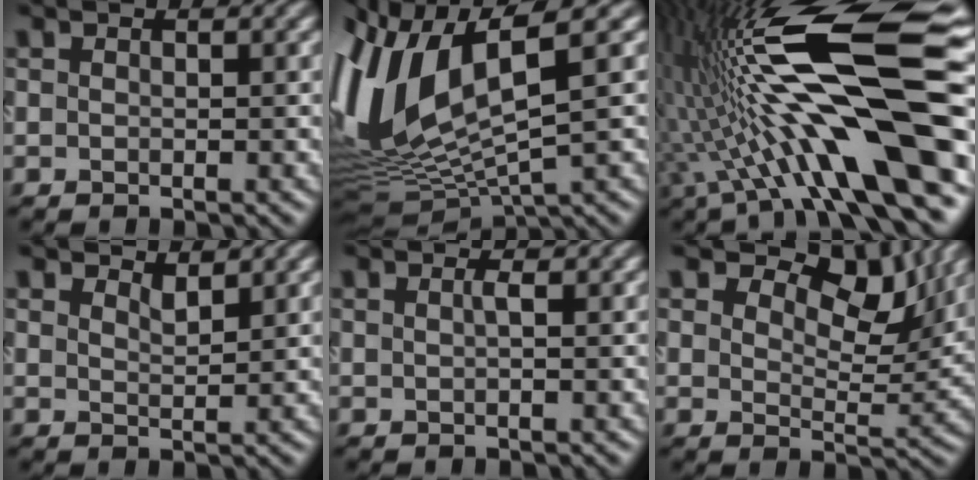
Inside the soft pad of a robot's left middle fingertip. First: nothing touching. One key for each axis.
{"total": 11.5, "fx": 2.4, "fy": 4.6, "fz": 10.3, "tx": -0.233, "ty": 0.006, "tz": 0.053}
{"total": 16.2, "fx": 0.3, "fy": 3.7, "fz": 15.8, "tx": -0.247, "ty": 0.022, "tz": 0.001}
{"total": 1.6, "fx": 1.6, "fy": 0.1, "fz": 0.2, "tx": -0.005, "ty": 0.004, "tz": 0.029}
{"total": 0.6, "fx": 0.4, "fy": 0.0, "fz": 0.5, "tx": -0.009, "ty": 0.006, "tz": 0.007}
{"total": 7.8, "fx": 5.6, "fy": 3.4, "fz": 4.2, "tx": -0.061, "ty": 0.008, "tz": 0.084}